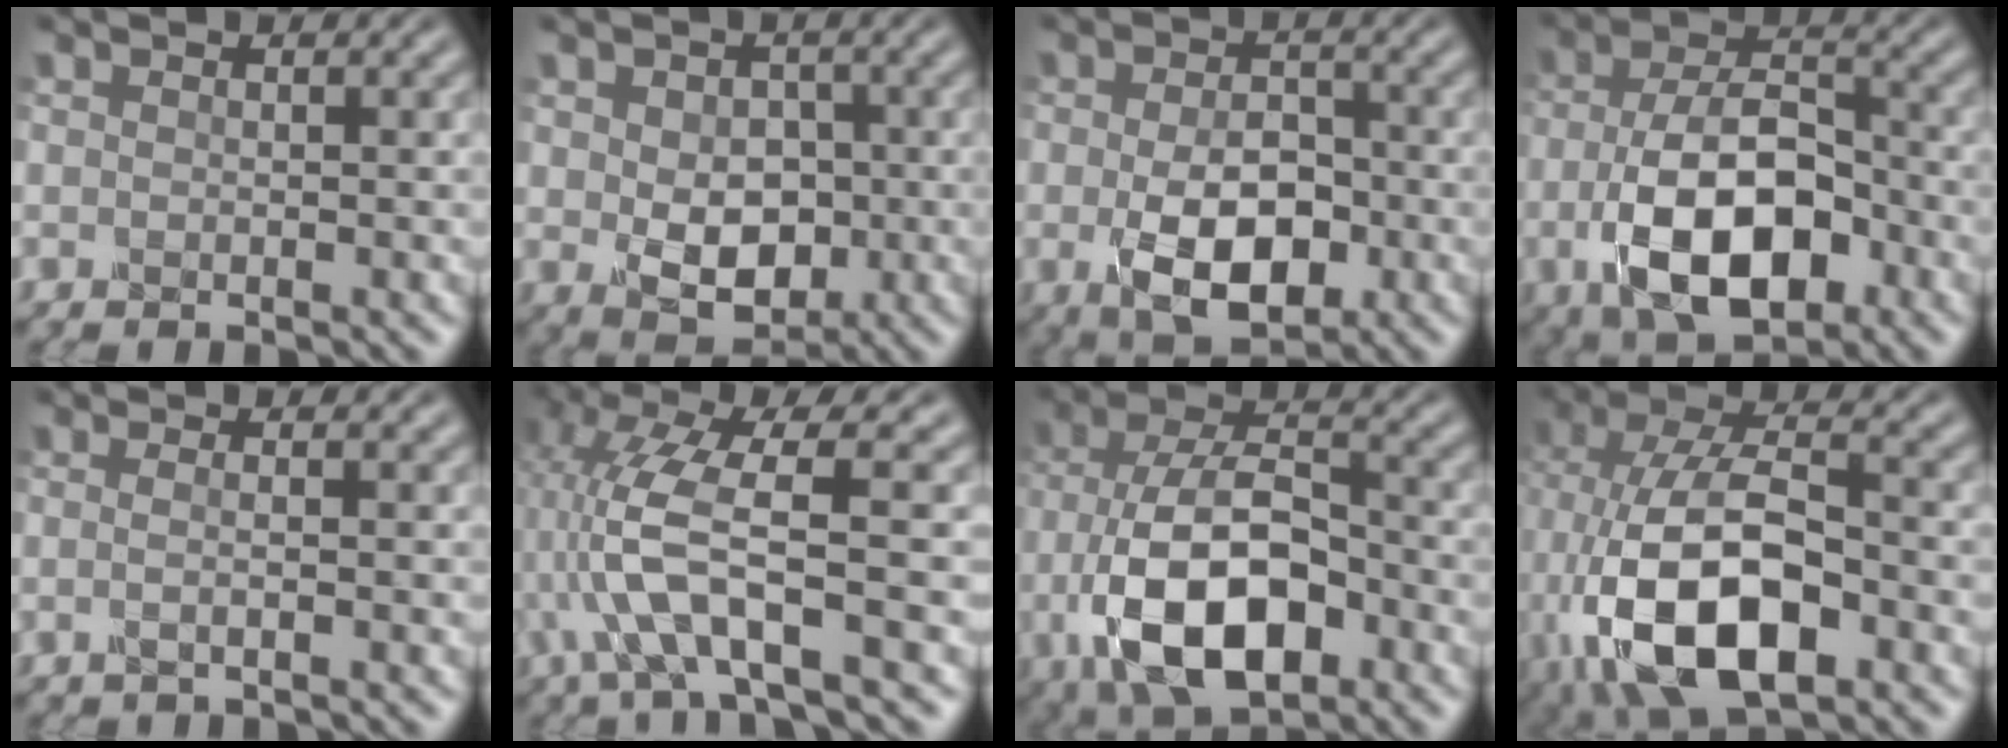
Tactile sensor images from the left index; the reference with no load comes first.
{"total": 4.8, "force": [-0.6, 3.6, 3.0], "torque": [-0.067, -0.014, -0.006]}
{"total": 5.6, "force": [-1.7, 3.3, 4.2], "torque": [-0.094, -0.008, -0.029]}
{"total": 9.4, "force": [-3.5, 5.1, 7.1], "torque": [-0.152, -0.004, -0.064]}
{"total": 1.4, "force": [-0.1, 0.6, 1.3], "torque": [-0.015, -0.007, -0.016]}
{"total": 6.0, "force": [-0.5, 1.2, 5.9], "torque": [-0.144, 0.002, -0.008]}
{"total": 10.6, "force": [-3.9, 5.7, 8.1], "torque": [-0.172, -0.003, -0.072]}
{"total": 12.5, "force": [-3.1, 7.1, 9.8], "torque": [-0.210, -0.010, -0.056]}